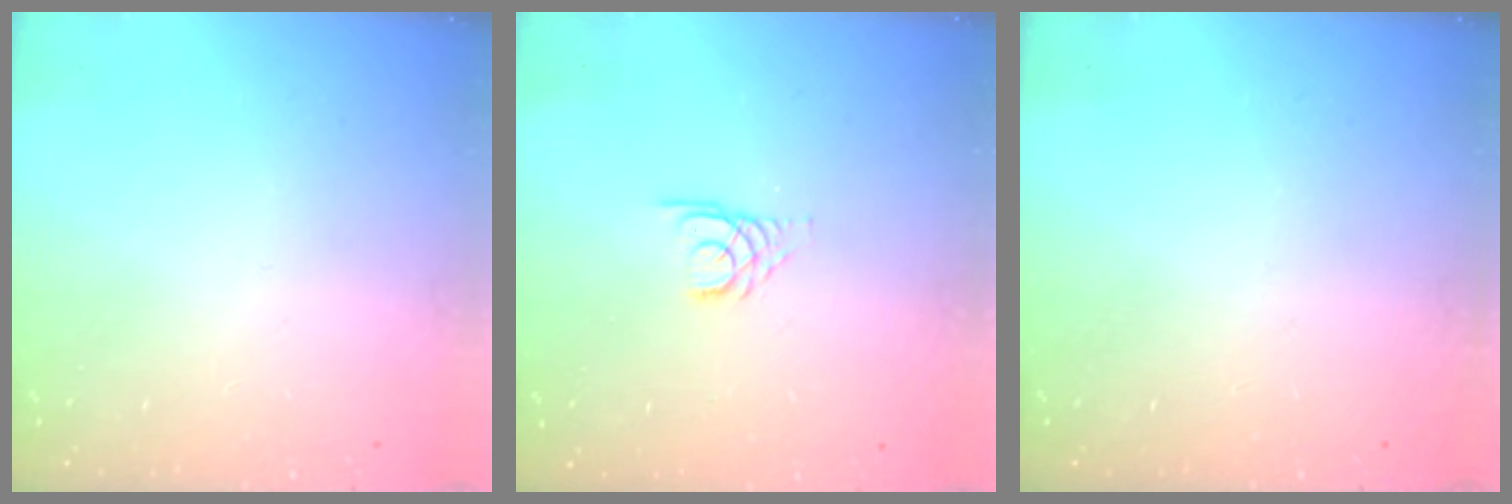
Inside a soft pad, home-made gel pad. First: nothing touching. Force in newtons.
{"total": 3.0, "press": 2.9, "slide": 0.3}
{"total": 0.0}